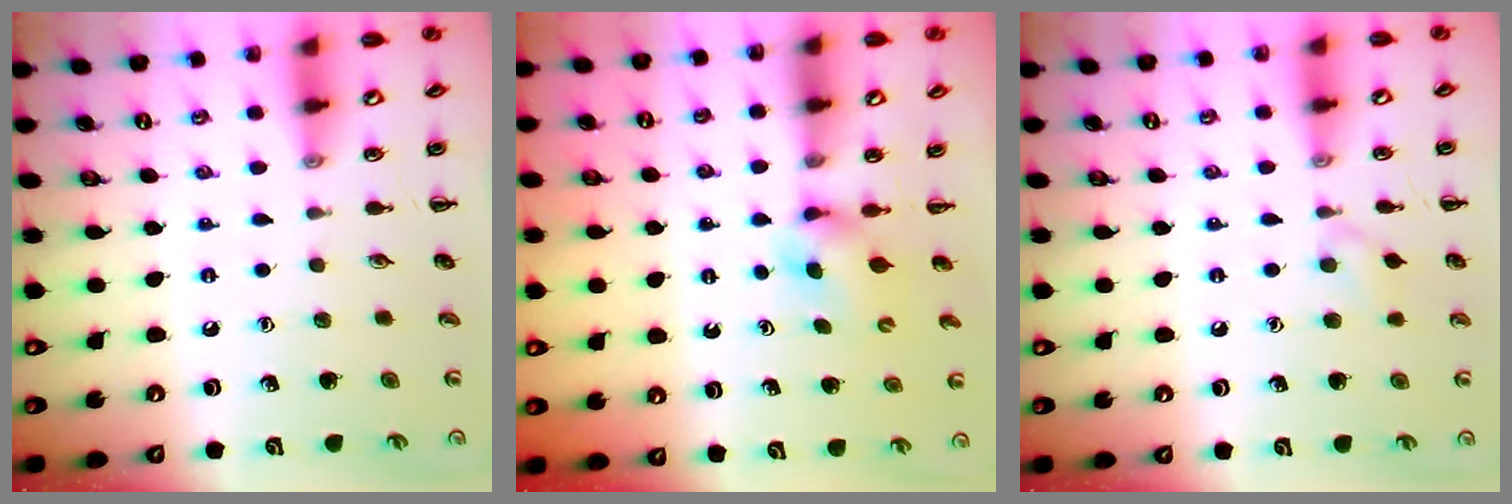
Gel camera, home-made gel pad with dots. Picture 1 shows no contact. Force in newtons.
{"total": 2.9, "press": 2.6, "slide": 1.3}
{"total": 4.5, "press": 4.2, "slide": 1.6}